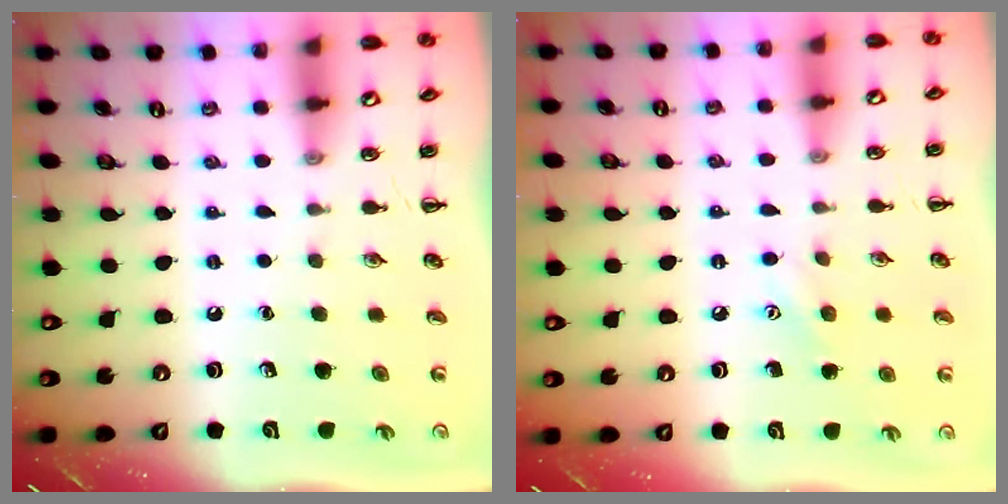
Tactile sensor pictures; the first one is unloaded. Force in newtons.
{"total": 6.5, "press": 6.3, "slide": 1.7}